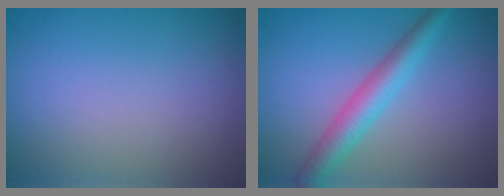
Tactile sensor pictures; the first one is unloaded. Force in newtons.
{"total": 3.6, "press": 3.6, "slide": 0.1}